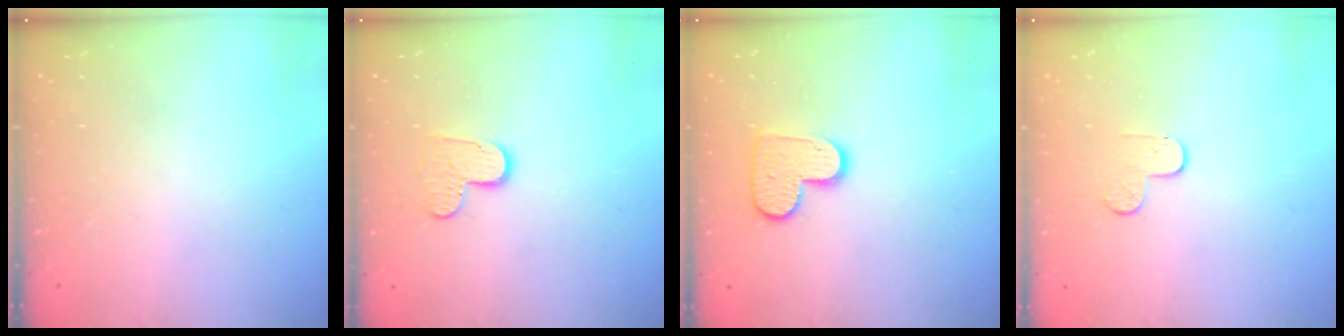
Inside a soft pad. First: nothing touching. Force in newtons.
{"total": 8.3, "press": 8.3, "slide": 0.5}
{"total": 9.7, "press": 9.7, "slide": 0.5}
{"total": 3.7, "press": 3.6, "slide": 0.4}